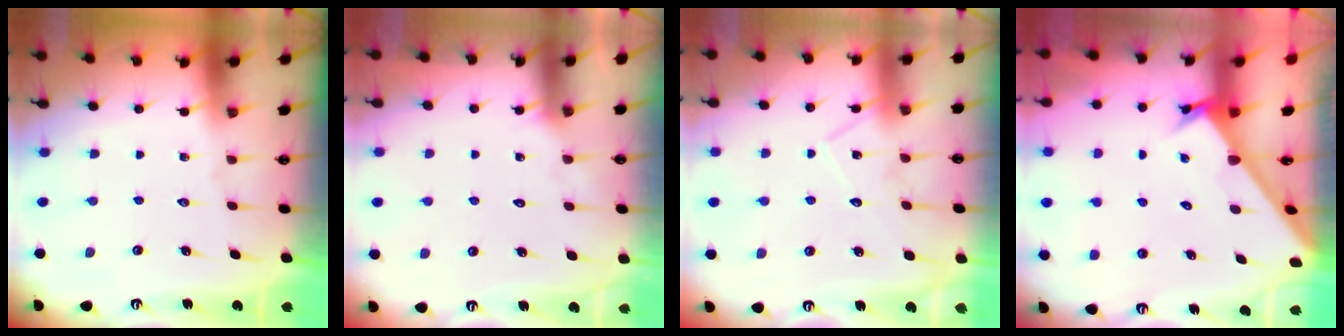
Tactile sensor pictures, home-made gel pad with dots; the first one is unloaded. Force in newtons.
{"total": 1.9, "press": 1.9, "slide": 0.1}
{"total": 11.6, "press": 11.5, "slide": 0.6}
{"total": 2.7, "press": 2.7, "slide": 0.2}